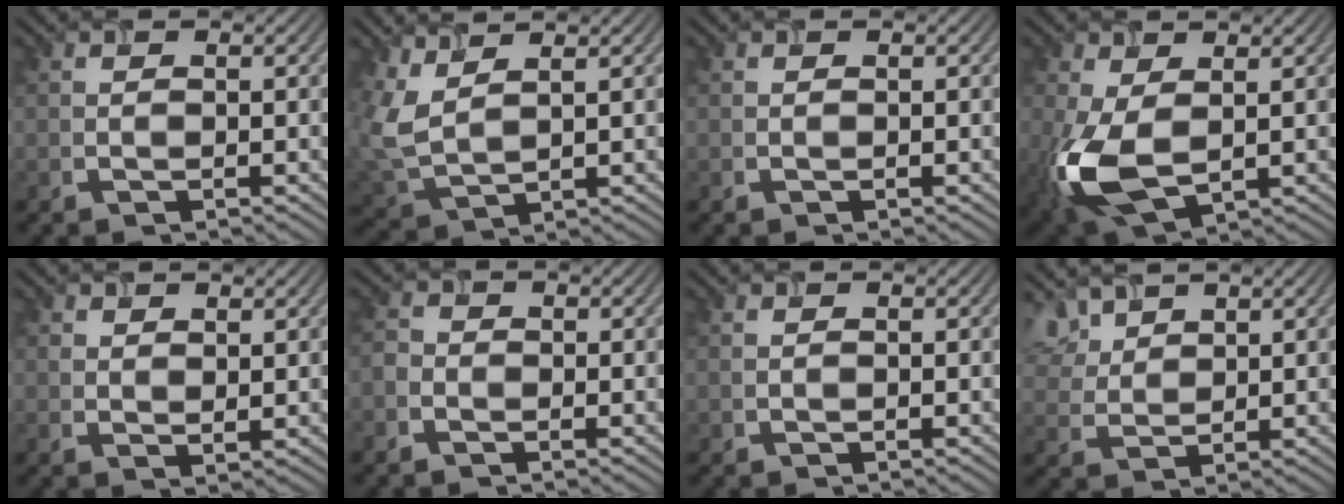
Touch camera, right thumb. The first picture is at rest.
{"total": 6.4, "force": [3.3, 2.9, 4.6], "torque": [-0.138, 0.001, 0.067]}
{"total": 0.0}
{"total": 9.3, "force": [-0.9, 5.5, 7.5], "torque": [-0.203, -0.016, -0.015]}
{"total": 2.0, "force": [1.5, 1.0, 0.9], "torque": [-0.023, -0.005, 0.034]}
{"total": 1.7, "force": [-1.2, 1.2, 0.6], "torque": [-0.014, 0.000, -0.030]}
{"total": 0.0}
{"total": 5.6, "force": [4.1, 2.8, 2.6], "torque": [-0.073, 0.010, 0.088]}